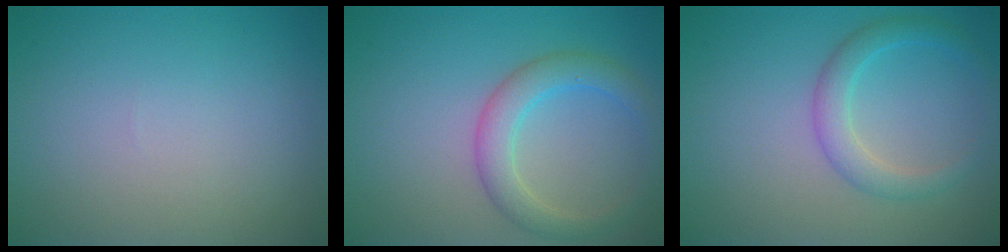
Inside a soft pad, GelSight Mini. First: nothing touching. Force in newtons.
{"total": 3.5, "press": 3.5, "slide": 0.1}
{"total": 2.7, "press": 2.7, "slide": 0.1}